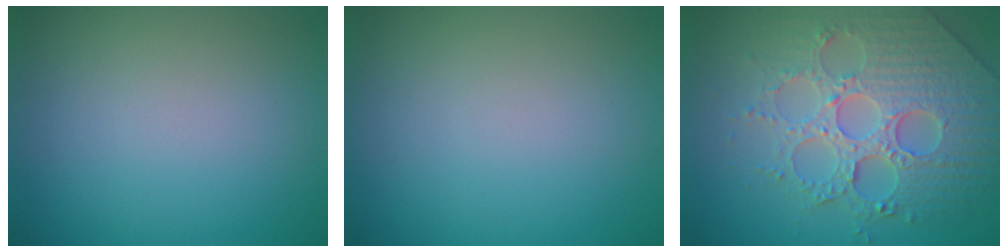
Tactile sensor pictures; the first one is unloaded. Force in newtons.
{"total": 0.0}
{"total": 7.1, "press": 5.9, "slide": 4.0}